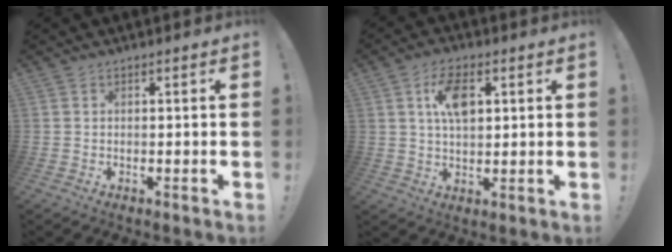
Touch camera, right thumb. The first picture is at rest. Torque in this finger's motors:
{"motor_torque": [0.10, 0.10, 0.06, 0.06, 0.19]}